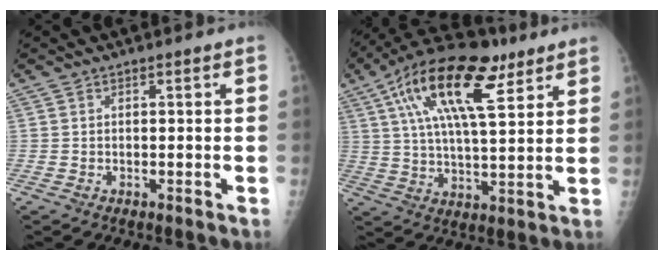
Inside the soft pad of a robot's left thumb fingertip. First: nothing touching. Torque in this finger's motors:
{"motor_torque": [0.64, 0.78, 1.76, -1.01, 0.55]}